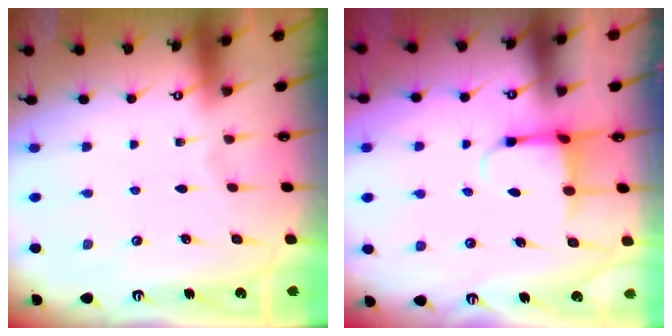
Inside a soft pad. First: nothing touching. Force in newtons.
{"total": 3.7, "press": 3.5, "slide": 1.3}